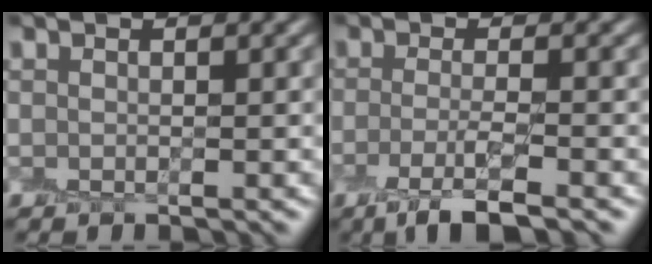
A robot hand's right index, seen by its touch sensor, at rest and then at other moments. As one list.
[{"total": 3.9, "force": [-2.1, 0.7, 3.2], "torque": [-0.061, -0.006, -0.048]}]